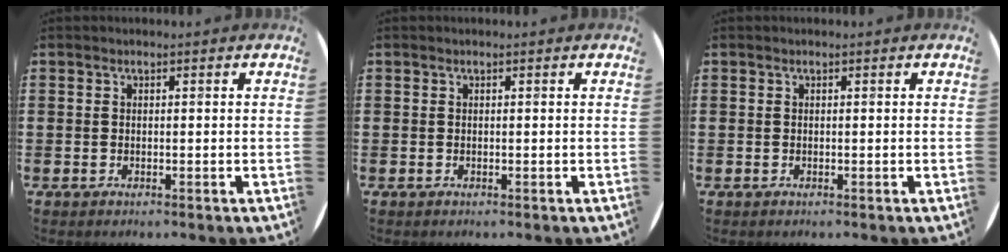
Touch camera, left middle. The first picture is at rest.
{"total": 0.0}
{"total": 0.0}